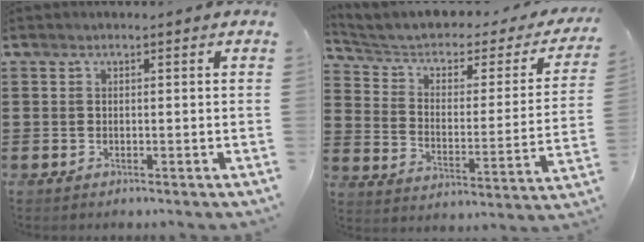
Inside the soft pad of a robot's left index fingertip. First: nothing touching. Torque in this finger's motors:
{"motor_torque": [1.16, -0.97, 0.81, 0.09]}